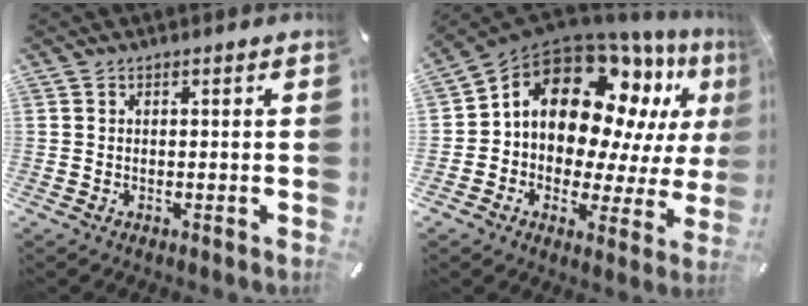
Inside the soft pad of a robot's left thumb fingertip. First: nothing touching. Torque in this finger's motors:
{"motor_torque": [2.50, 2.51, 2.42, -0.36, 0.27]}